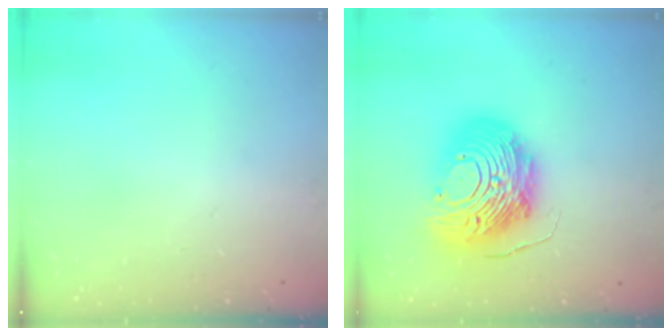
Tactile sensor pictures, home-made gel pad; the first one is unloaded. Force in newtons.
{"total": 19.8, "press": 19.7, "slide": 1.9}